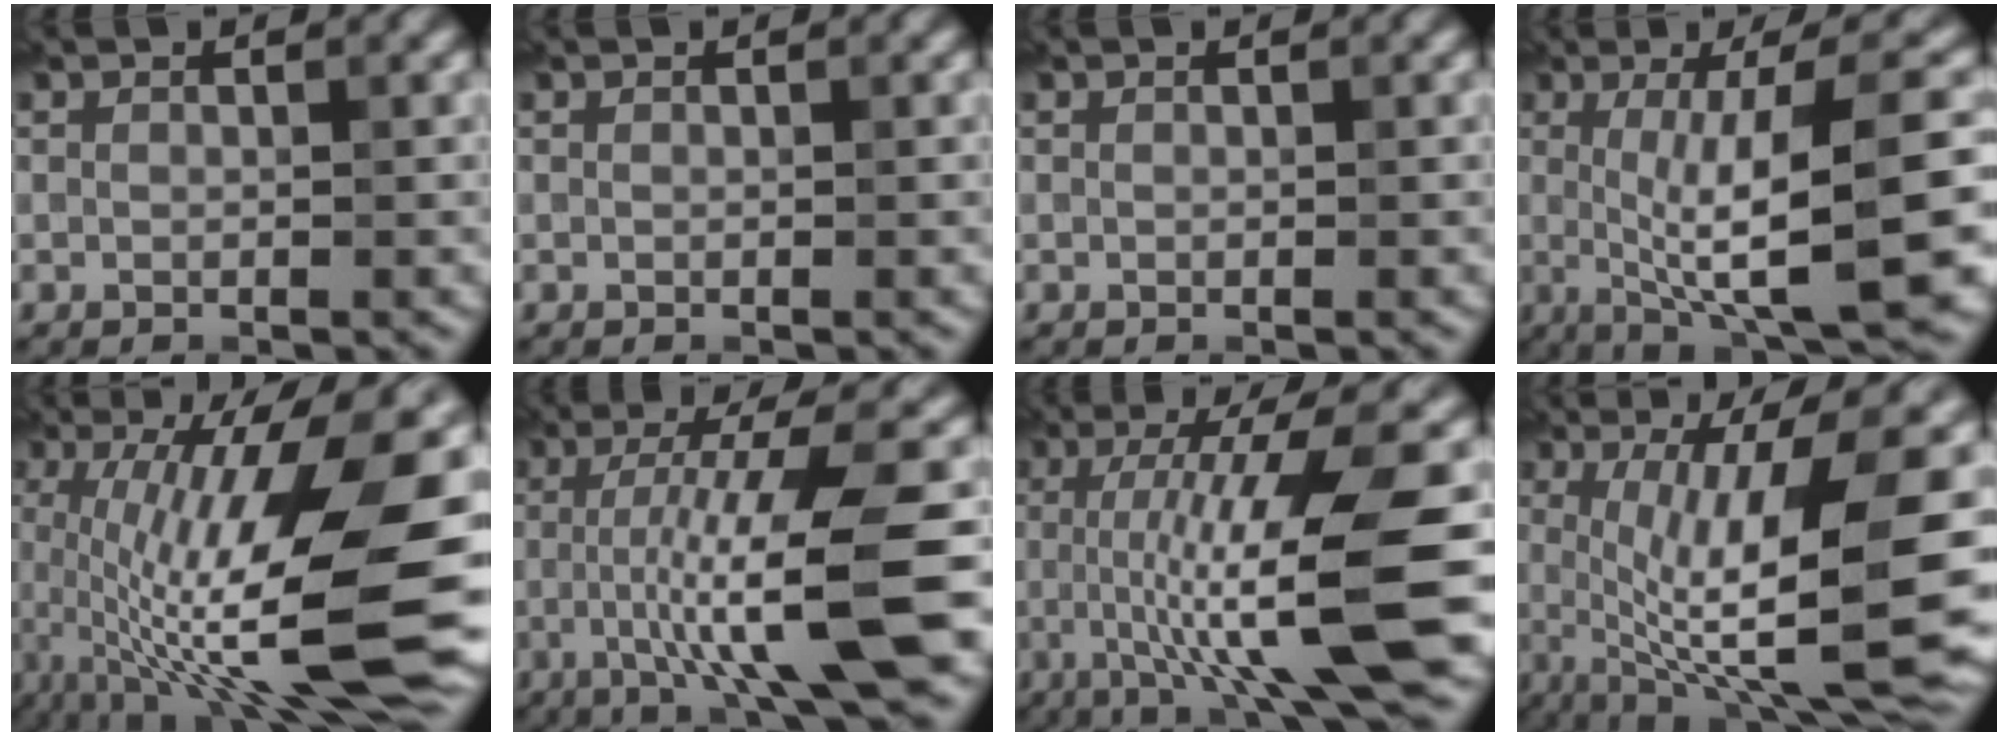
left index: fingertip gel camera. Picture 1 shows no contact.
{"total": 0.0}
{"total": 0.0}
{"total": 11.7, "force": [-0.8, 2.6, 11.4], "torque": [-0.148, -0.001, -0.011]}
{"total": 15.9, "force": [-1.9, 4.6, 15.1], "torque": [-0.239, 0.008, -0.032]}
{"total": 10.4, "force": [-2.5, 1.5, 10.0], "torque": [-0.153, 0.002, -0.042]}
{"total": 11.5, "force": [-2.3, 1.8, 11.1], "torque": [-0.162, -0.007, -0.040]}
{"total": 13.2, "force": [-0.5, 2.9, 12.9], "torque": [-0.194, -0.004, 0.001]}